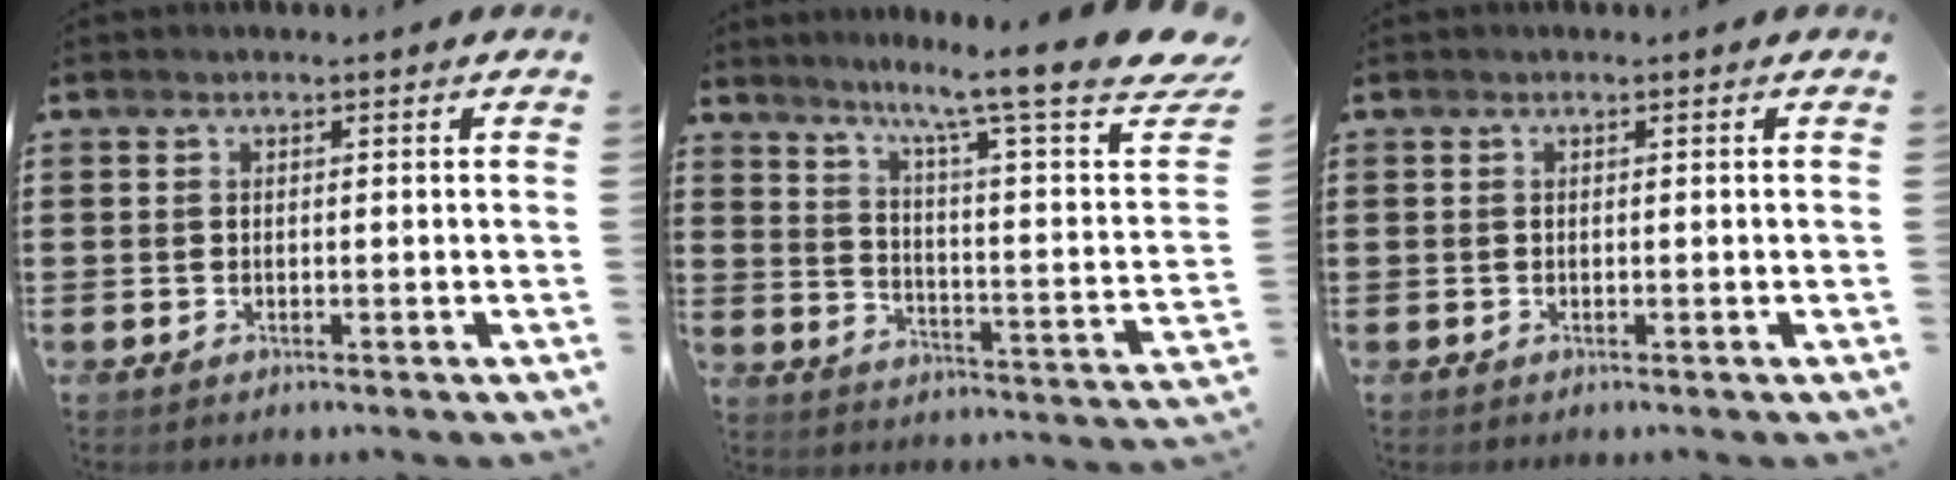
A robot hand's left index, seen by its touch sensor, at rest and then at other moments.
{"total": 11.4, "force": [8.5, -0.1, 7.6], "torque": [-0.151, -0.066, 0.129]}
{"total": 0.0}